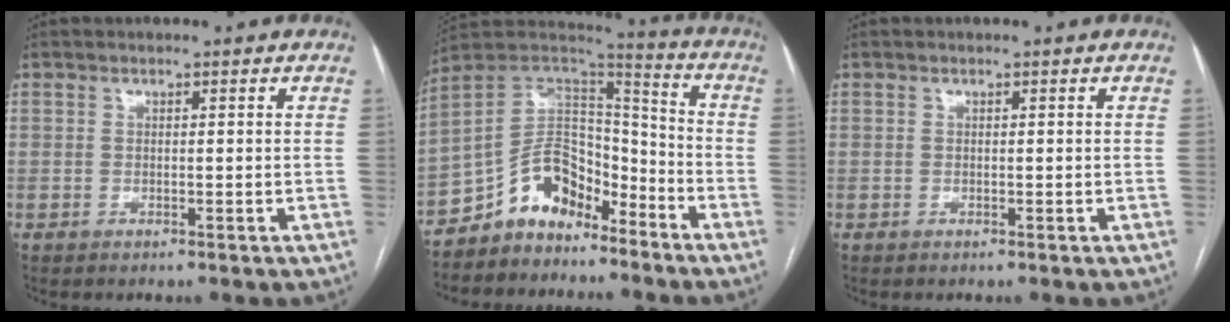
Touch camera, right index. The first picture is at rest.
{"total": 11.8, "force": [-8.6, 6.3, 5.0], "torque": [-0.089, 0.049, -0.160]}
{"total": 0.0}